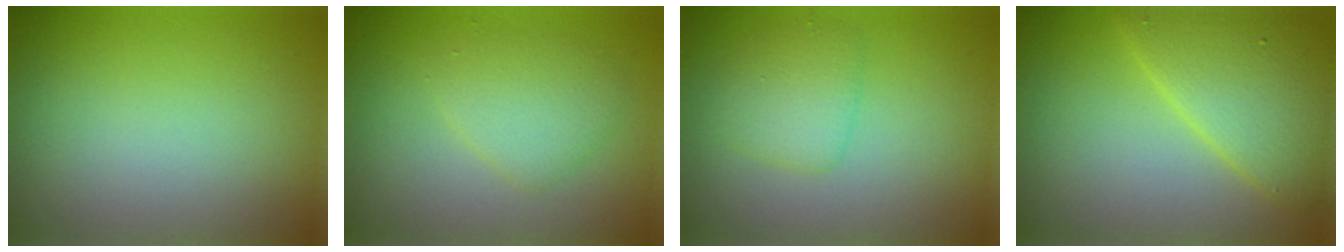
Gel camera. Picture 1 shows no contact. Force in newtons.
{"total": 2.8, "press": 2.8, "slide": 0.1}
{"total": 2.6, "press": 2.6, "slide": 0.0}
{"total": 5.5, "press": 5.5, "slide": 0.3}